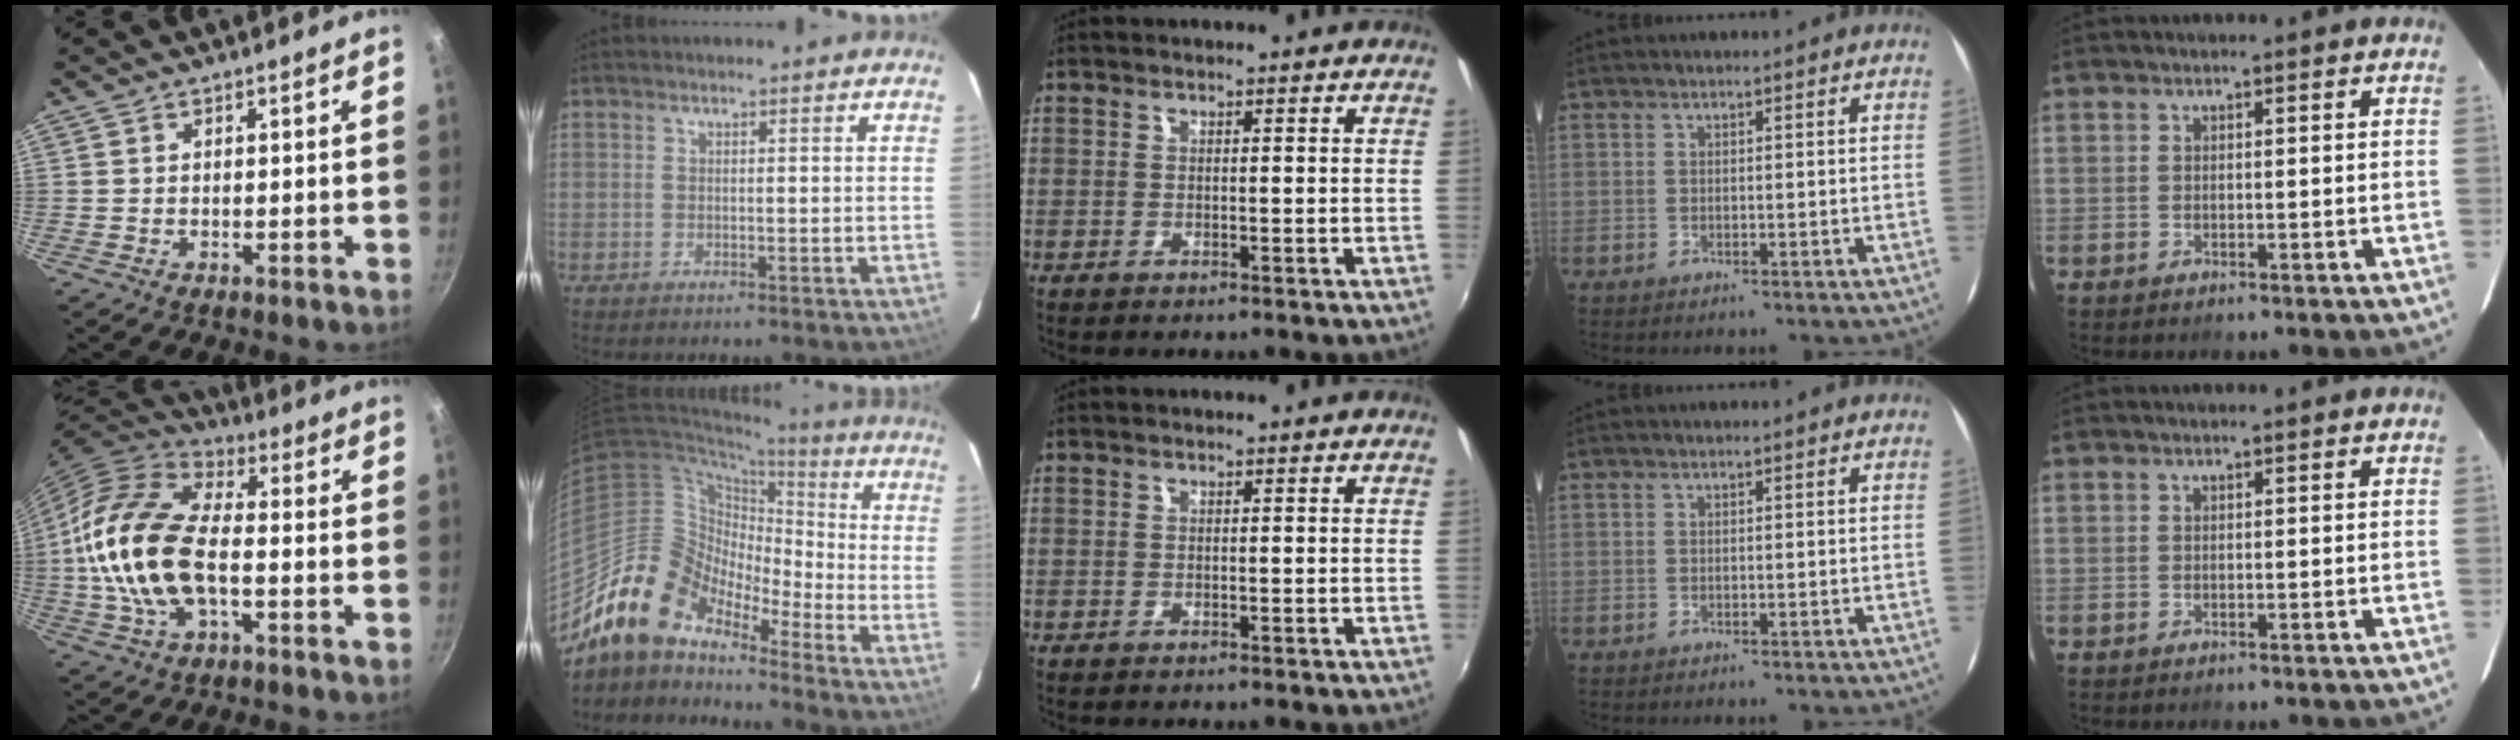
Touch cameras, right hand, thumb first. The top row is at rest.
{"thumb": {"total": 19.3, "force": [-2.0, 10.2, 16.2], "torque": [-0.311, 0.032, -0.051]}, "index": {"total": 14.5, "force": [-12.0, 6.5, 4.9], "torque": [-0.092, 0.021, -0.238]}}